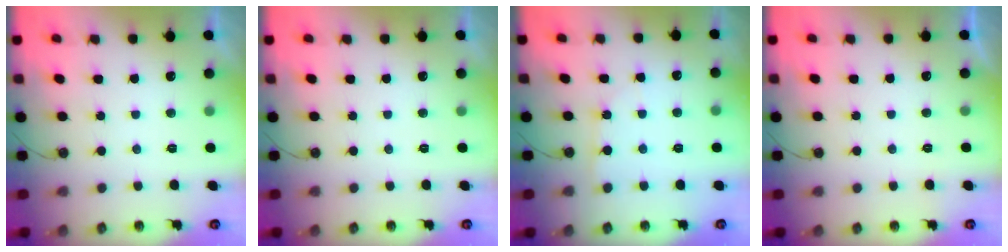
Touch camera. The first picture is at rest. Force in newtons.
{"total": 0.0}
{"total": 2.8, "press": 2.8, "slide": 0.3}
{"total": 0.0}